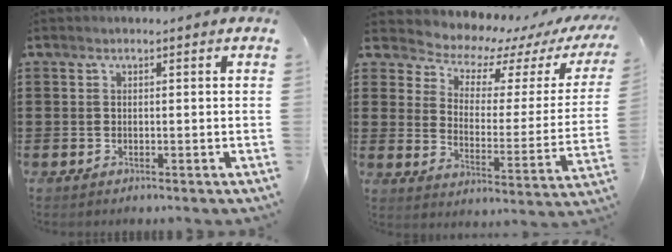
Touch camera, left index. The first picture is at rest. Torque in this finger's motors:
{"motor_torque": [2.14, 0.00, 0.32, -0.01]}